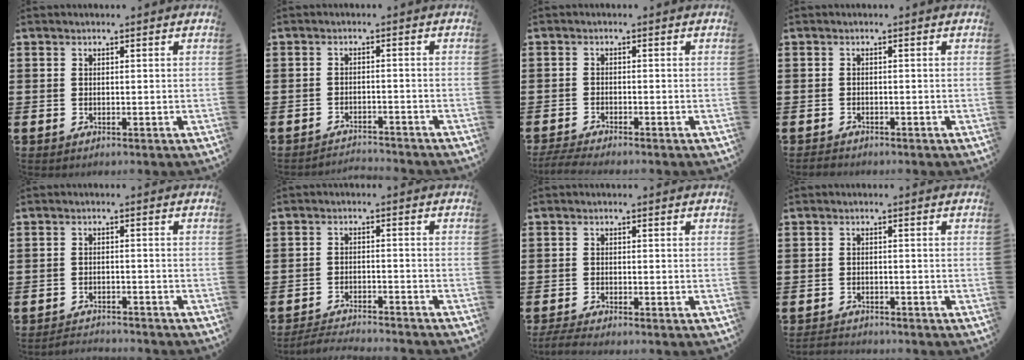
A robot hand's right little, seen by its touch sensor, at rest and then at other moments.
{"total": 2.1, "force": [-2.1, -0.1, -0.2], "torque": [-0.002, 0.004, -0.046]}
{"total": 1.8, "force": [-1.6, 0.0, 0.9], "torque": [-0.014, 0.003, -0.031]}
{"total": 0.7, "force": [-0.7, 0.2, 0.0], "torque": [-0.003, 0.000, -0.015]}
{"total": 2.0, "force": [-2.0, -0.1, -0.1], "torque": [-0.003, 0.003, -0.044]}
{"total": 2.8, "force": [-2.8, -0.1, 0.1], "torque": [-0.004, 0.002, -0.060]}
{"total": 1.5, "force": [-1.3, 0.0, 0.8], "torque": [-0.013, 0.002, -0.025]}
{"total": 1.5, "force": [-1.5, 0.1, -0.1], "torque": [-0.003, 0.002, -0.033]}